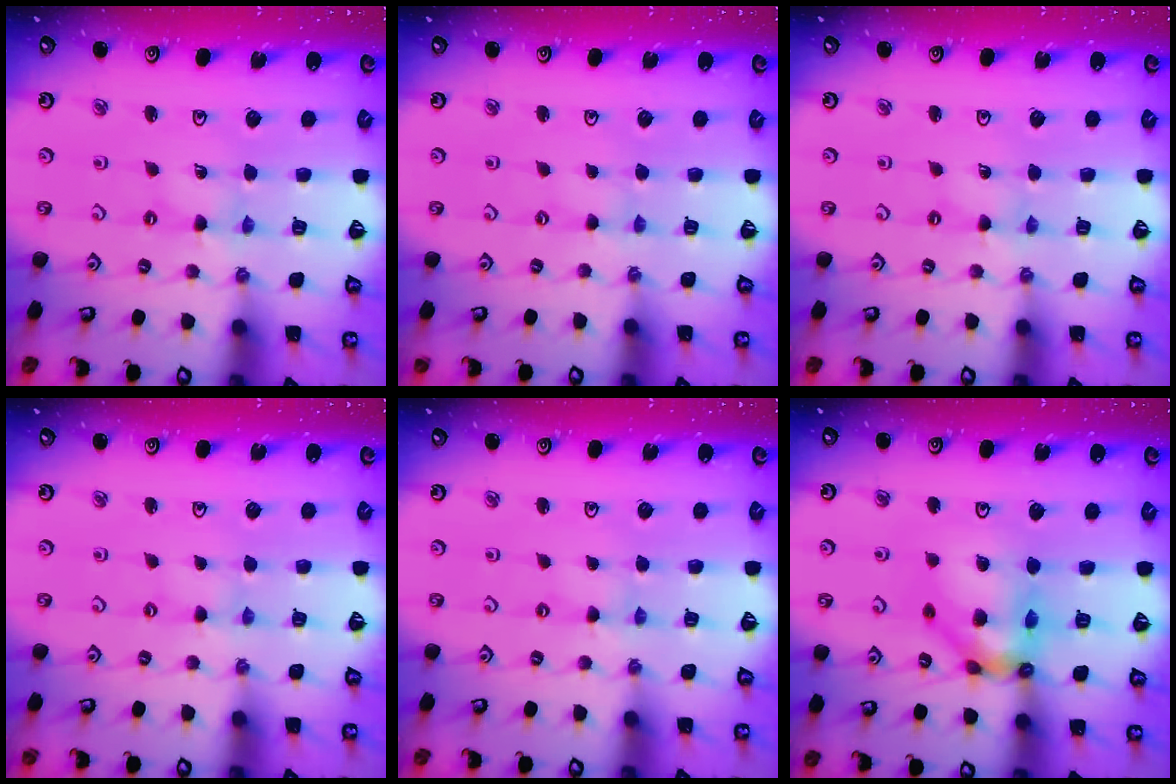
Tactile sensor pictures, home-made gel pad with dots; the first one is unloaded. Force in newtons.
{"total": 0.0}
{"total": 0.0}
{"total": 0.0}
{"total": 0.0}
{"total": 13.7, "press": 13.6, "slide": 1.8}